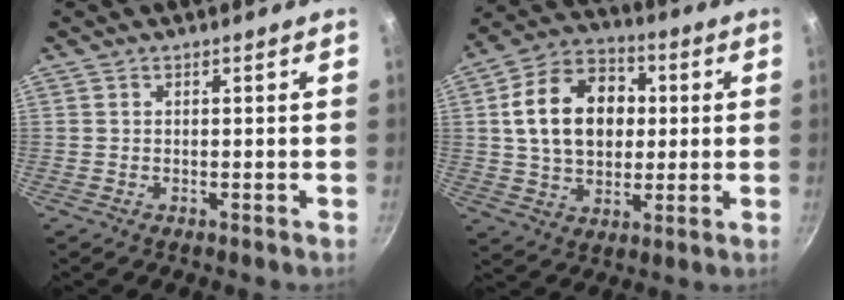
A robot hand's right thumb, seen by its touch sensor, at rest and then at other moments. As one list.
[{"total": 17.0, "force": [2.3, 12.5, 11.4], "torque": [-0.159, 0.019, 0.031]}]